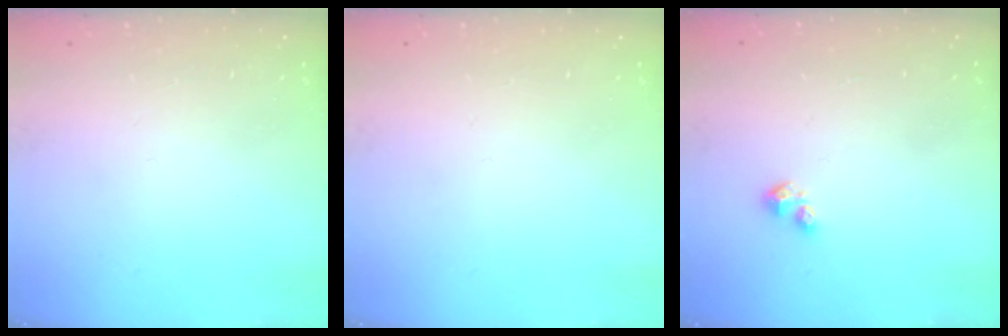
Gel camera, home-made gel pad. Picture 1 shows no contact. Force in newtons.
{"total": 0.0}
{"total": 2.1, "press": 2.1, "slide": 0.3}